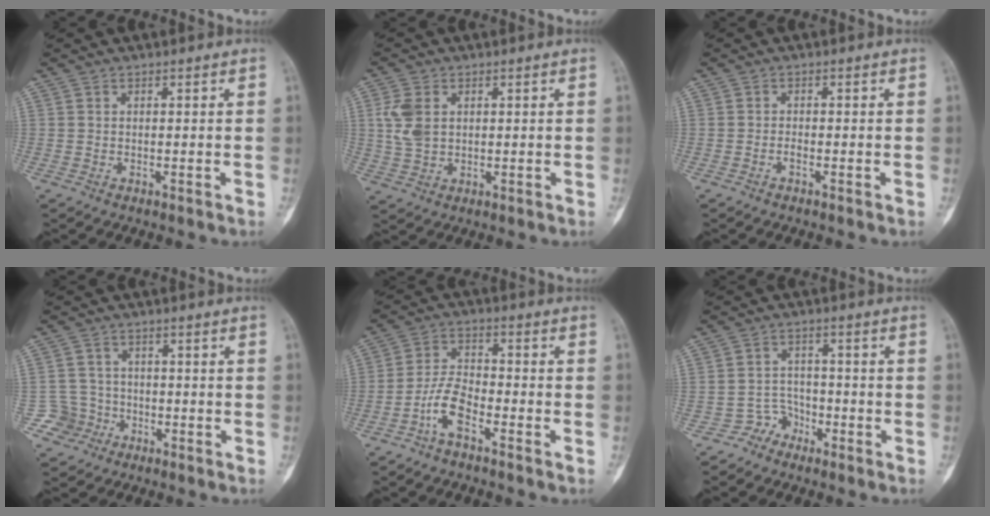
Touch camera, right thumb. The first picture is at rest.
{"total": 5.9, "force": [1.2, 4.1, 4.1], "torque": [-0.082, 0.002, 0.029]}
{"total": 0.9, "force": [-0.6, 0.3, 0.7], "torque": [-0.010, 0.003, -0.011]}
{"total": 5.0, "force": [-2.3, 4.5, -0.2], "torque": [0.033, 0.018, -0.044]}
{"total": 6.8, "force": [-3.7, 2.8, 4.9], "torque": [-0.097, 0.032, -0.077]}
{"total": 4.1, "force": [-2.9, 3.0, -0.2], "torque": [0.032, 0.030, -0.055]}